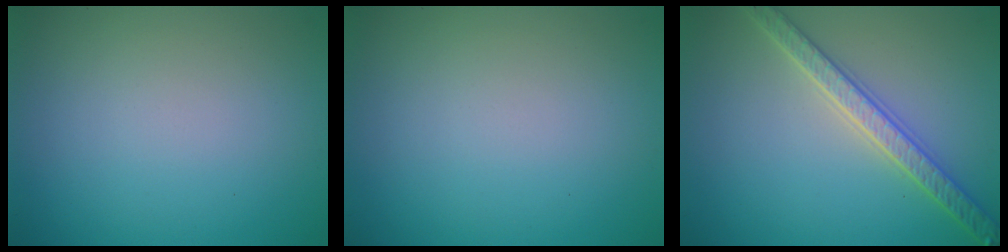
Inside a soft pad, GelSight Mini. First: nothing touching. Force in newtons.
{"total": 0.0}
{"total": 3.6, "press": 3.6, "slide": 0.8}